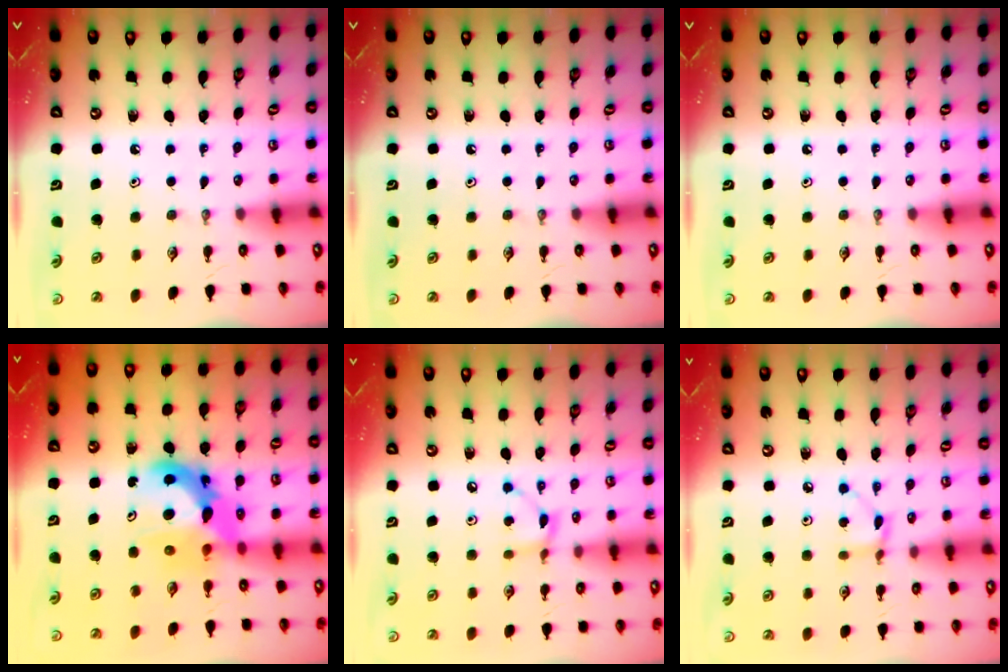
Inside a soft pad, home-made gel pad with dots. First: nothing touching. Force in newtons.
{"total": 0.0}
{"total": 0.0}
{"total": 12.3, "press": 12.2, "slide": 1.1}
{"total": 6.3, "press": 6.3, "slide": 0.2}
{"total": 3.4, "press": 3.4, "slide": 0.4}